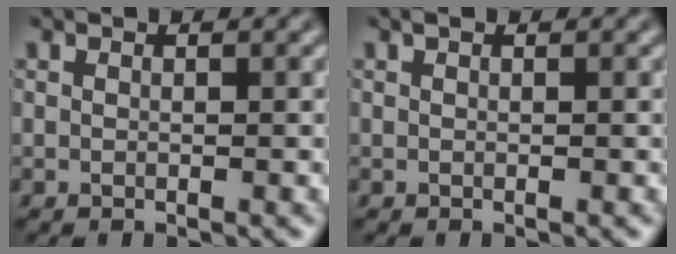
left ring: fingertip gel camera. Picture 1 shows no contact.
{"total": 1.0, "force": [0.6, 0.5, 0.6], "torque": [-0.002, 0.012, -0.011]}